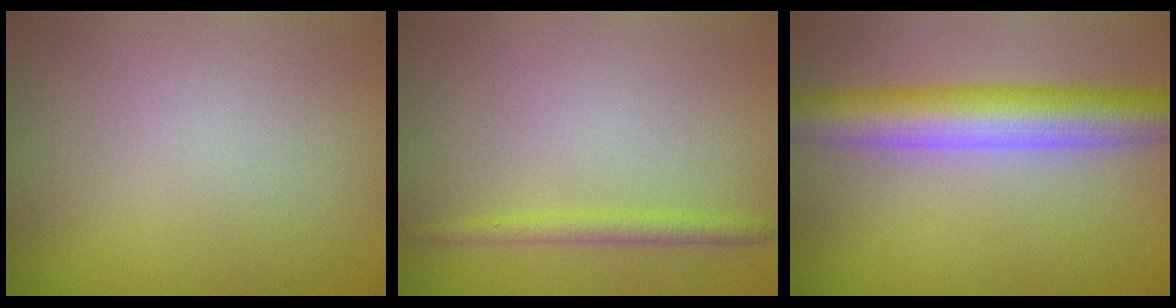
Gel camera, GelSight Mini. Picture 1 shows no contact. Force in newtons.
{"total": 1.6, "press": 1.6, "slide": 0.1}
{"total": 6.9, "press": 6.9, "slide": 0.4}